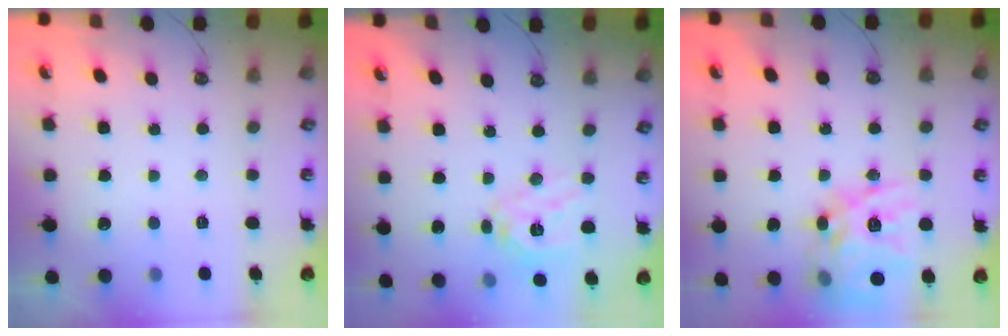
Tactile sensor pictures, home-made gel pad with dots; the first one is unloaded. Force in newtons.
{"total": 13.1, "press": 13.0, "slide": 2.0}
{"total": 22.6, "press": 22.3, "slide": 3.2}